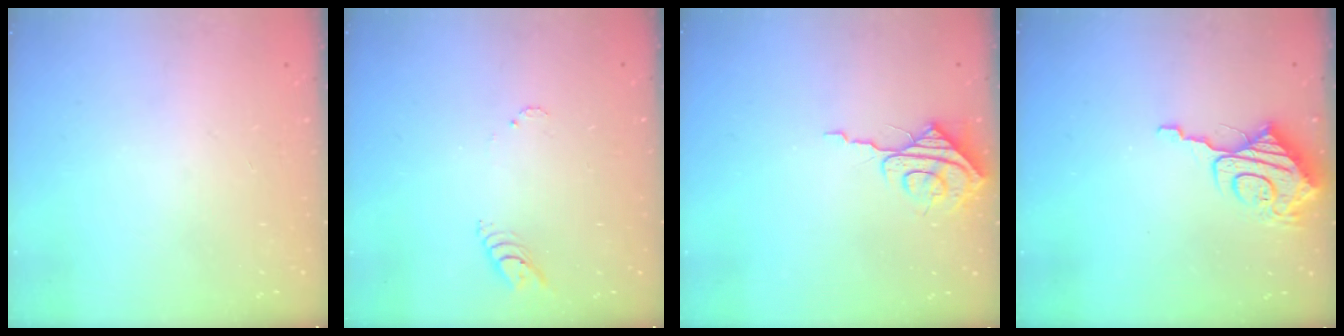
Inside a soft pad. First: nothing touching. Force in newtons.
{"total": 3.8, "press": 3.8, "slide": 0.2}
{"total": 8.5, "press": 8.5, "slide": 0.5}
{"total": 10.4, "press": 10.4, "slide": 1.2}